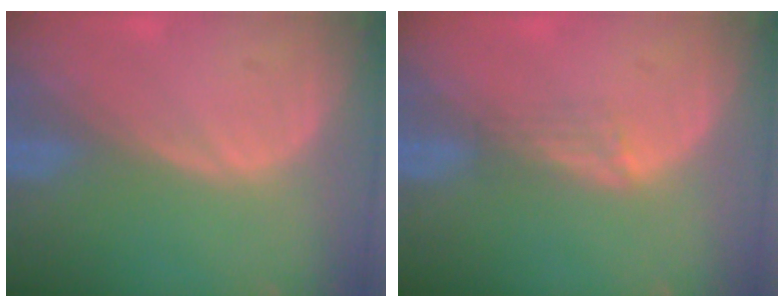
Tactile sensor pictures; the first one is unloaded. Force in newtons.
{"total": 2.0, "press": 1.6, "slide": 1.3}